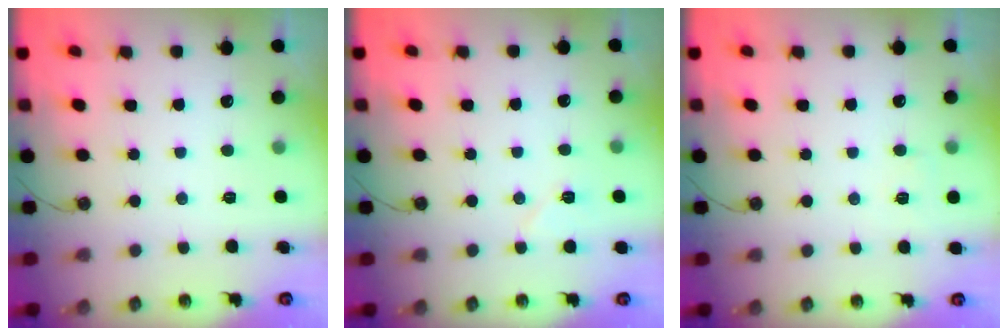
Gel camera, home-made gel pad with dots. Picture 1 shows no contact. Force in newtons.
{"total": 6.7, "press": 6.6, "slide": 1.2}
{"total": 3.4, "press": 2.6, "slide": 2.2}